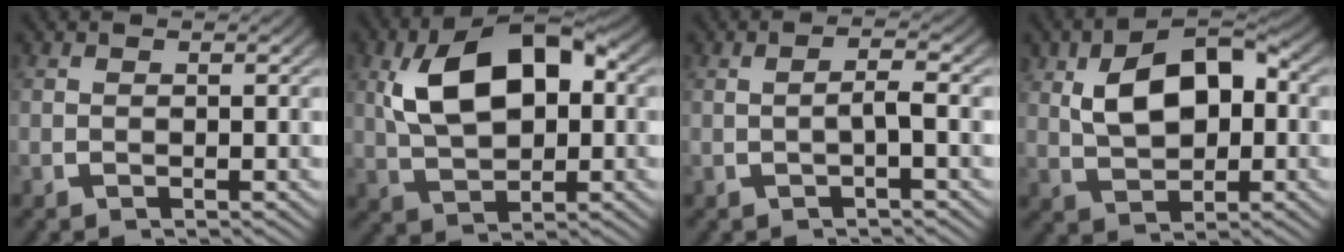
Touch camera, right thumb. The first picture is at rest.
{"total": 10.8, "force": [1.4, 6.6, 8.5], "torque": [-0.165, -0.022, 0.046]}
{"total": 1.7, "force": [-0.4, 0.2, 1.6], "torque": [-0.036, 0.001, -0.001]}
{"total": 8.6, "force": [1.0, 5.4, 6.6], "torque": [-0.118, -0.022, 0.038]}